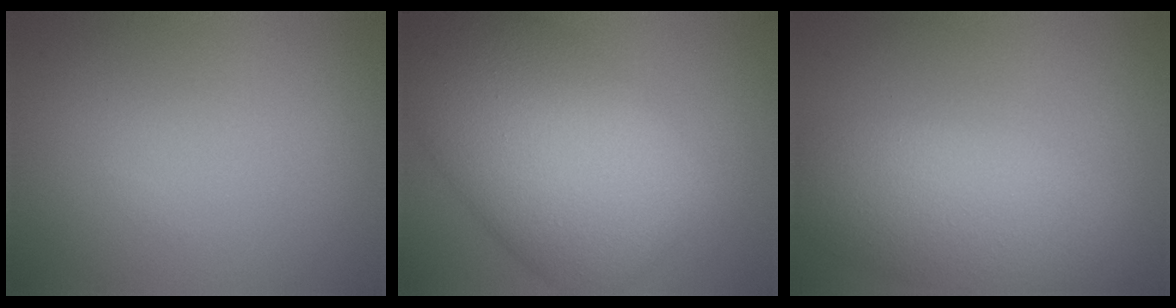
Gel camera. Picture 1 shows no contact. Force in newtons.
{"total": 14.7, "press": 14.7, "slide": 0.4}
{"total": 7.4, "press": 7.4, "slide": 0.7}